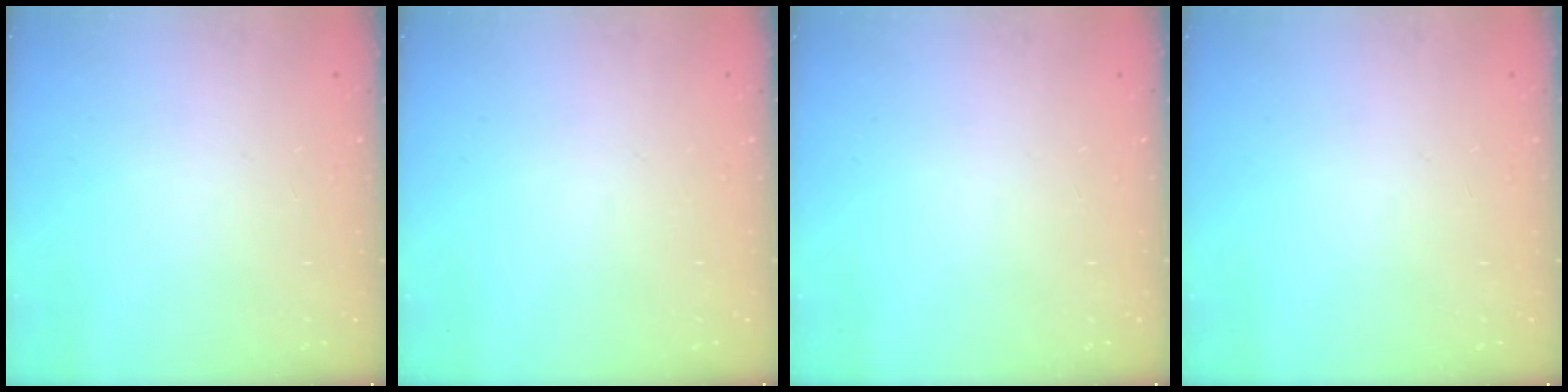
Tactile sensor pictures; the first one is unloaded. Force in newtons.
{"total": 0.0}
{"total": 0.0}
{"total": 0.0}